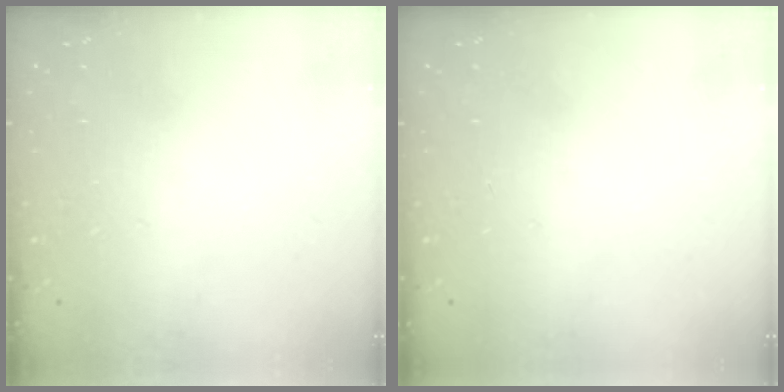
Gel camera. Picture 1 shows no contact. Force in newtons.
{"total": 0.0}